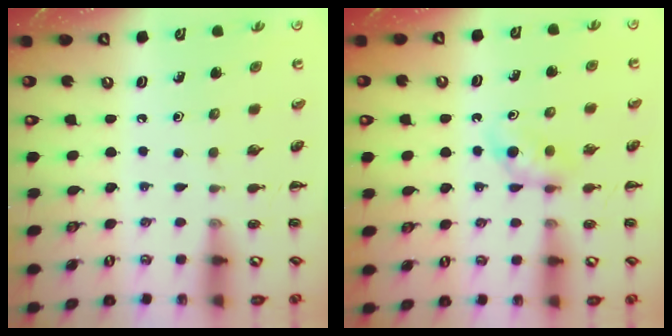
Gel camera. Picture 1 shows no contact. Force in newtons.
{"total": 4.6, "press": 4.3, "slide": 1.4}